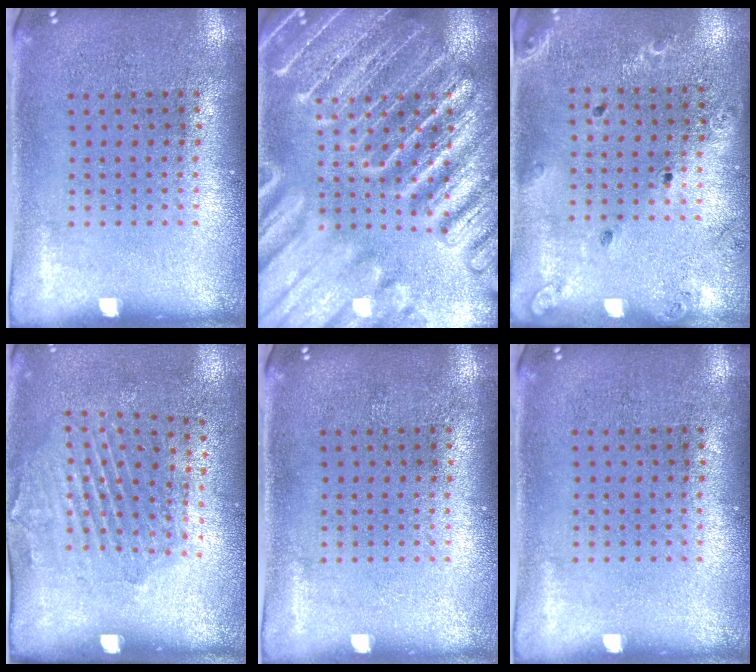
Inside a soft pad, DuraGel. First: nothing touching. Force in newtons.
{"total": 6.0, "press": 5.9, "slide": 0.8}
{"total": 1.4, "press": 1.4, "slide": 0.2}
{"total": 1.9, "press": 1.2, "slide": 1.6}
{"total": 0.0}
{"total": 0.0}